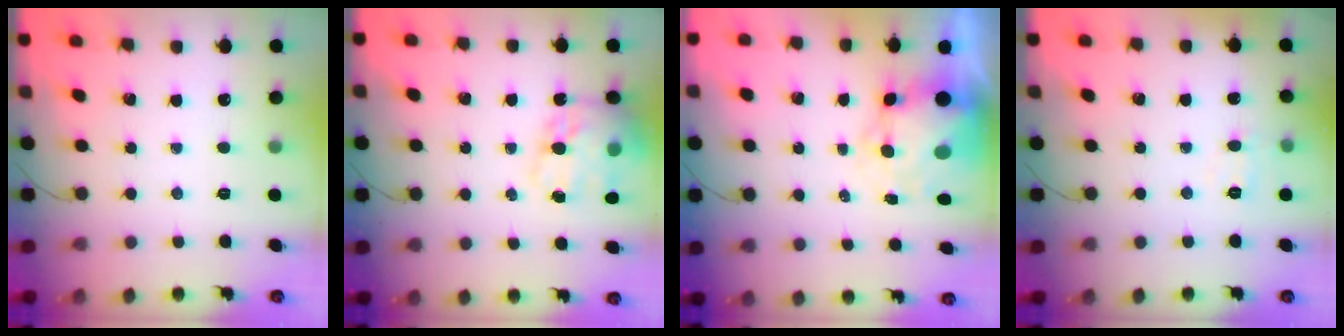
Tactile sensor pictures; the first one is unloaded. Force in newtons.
{"total": 17.9, "press": 17.2, "slide": 5.0}
{"total": 9.2, "press": 9.0, "slide": 2.1}
{"total": 5.4, "press": 5.2, "slide": 1.3}